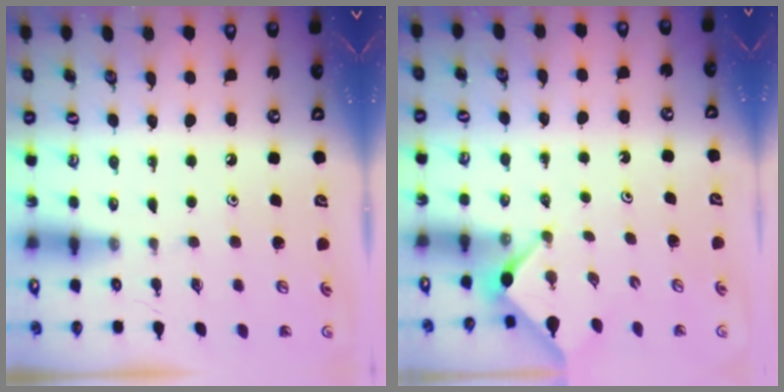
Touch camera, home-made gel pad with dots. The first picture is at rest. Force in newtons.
{"total": 3.0, "press": 3.0, "slide": 0.3}